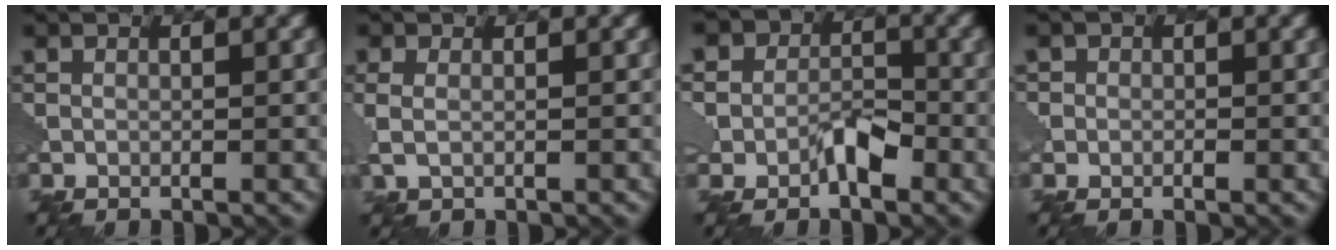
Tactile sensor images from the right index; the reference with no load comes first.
{"total": 1.8, "force": [0.2, 1.1, 1.4], "torque": [-0.034, -0.001, 0.003]}
{"total": 4.9, "force": [-0.9, 3.9, 2.8], "torque": [-0.023, -0.004, -0.029]}
{"total": 1.4, "force": [0.0, 1.3, 0.3], "torque": [0.005, 0.000, -0.010]}